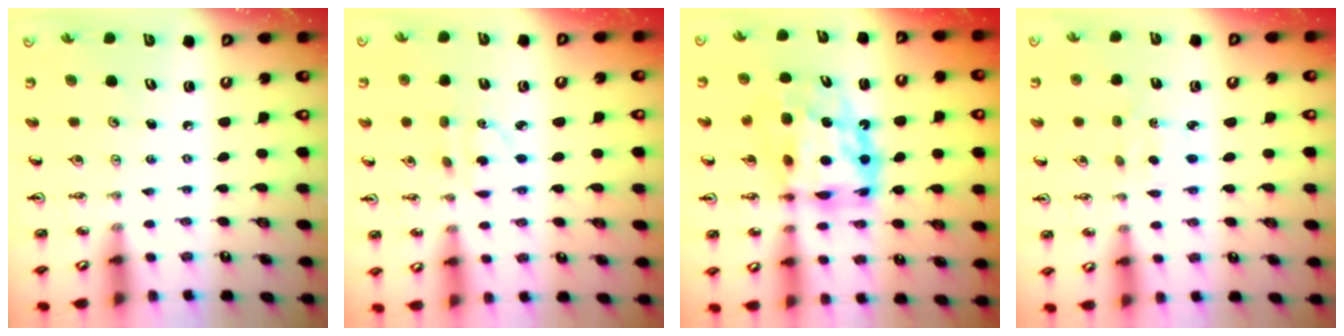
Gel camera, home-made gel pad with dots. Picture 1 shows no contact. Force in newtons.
{"total": 3.4, "press": 3.3, "slide": 0.7}
{"total": 12.2, "press": 12.1, "slide": 1.2}
{"total": 2.1, "press": 2.0, "slide": 0.6}